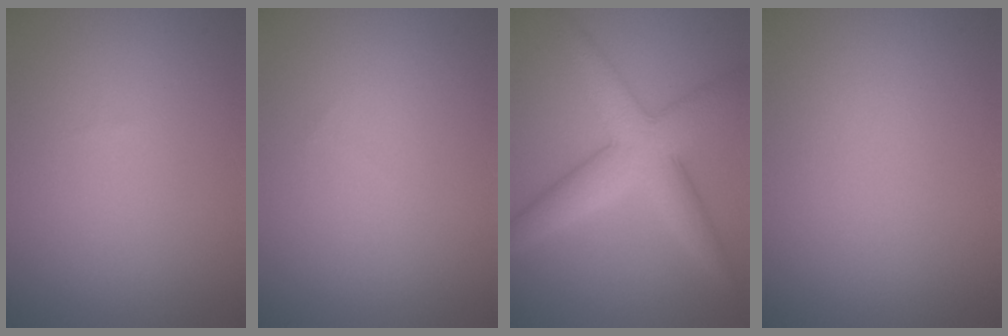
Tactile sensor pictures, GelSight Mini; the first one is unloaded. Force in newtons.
{"total": 0.0}
{"total": 6.0, "press": 6.0, "slide": 0.2}
{"total": 0.0}